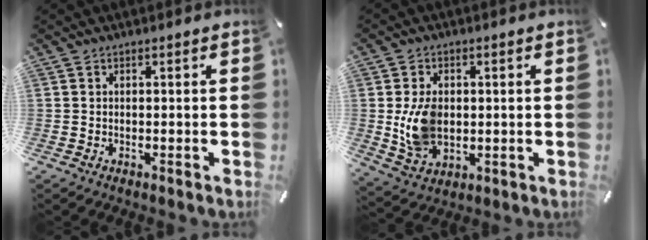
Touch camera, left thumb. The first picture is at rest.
{"total": 10.2, "force": [0.3, 7.5, 6.8], "torque": [-0.139, -0.006, 0.003]}